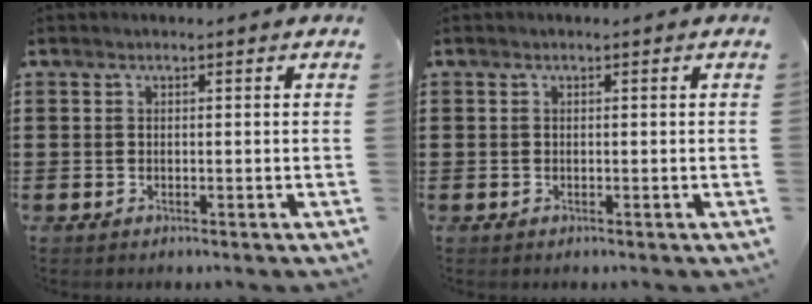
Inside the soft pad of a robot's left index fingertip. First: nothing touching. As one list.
[{"total": 0.0}]